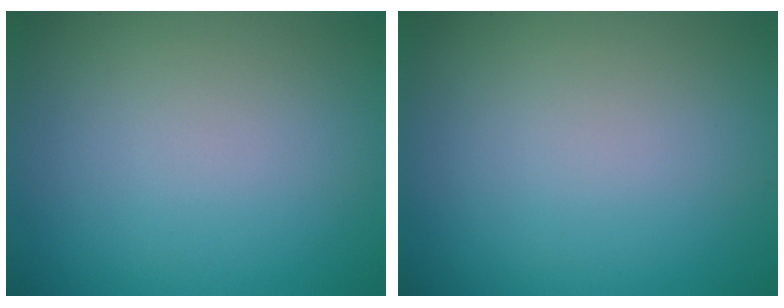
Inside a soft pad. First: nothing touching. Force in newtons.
{"total": 0.0}